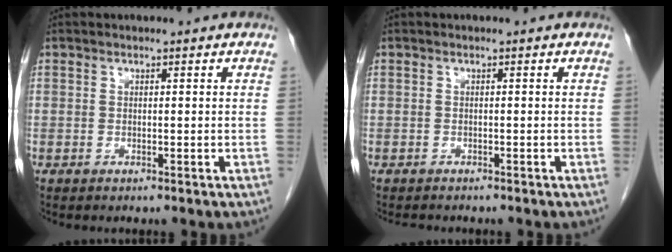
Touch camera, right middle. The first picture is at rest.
{"total": 2.1, "force": [-1.9, 0.8, 0.6], "torque": [-0.015, -0.004, -0.023]}